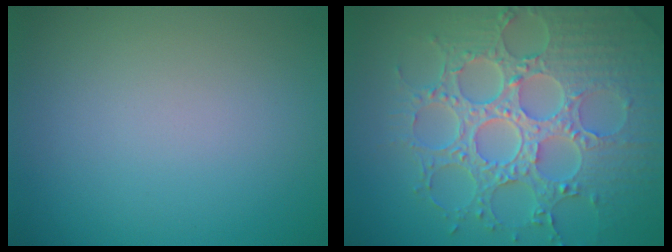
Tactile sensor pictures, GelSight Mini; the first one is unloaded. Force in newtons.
{"total": 8.7, "press": 6.5, "slide": 5.8}